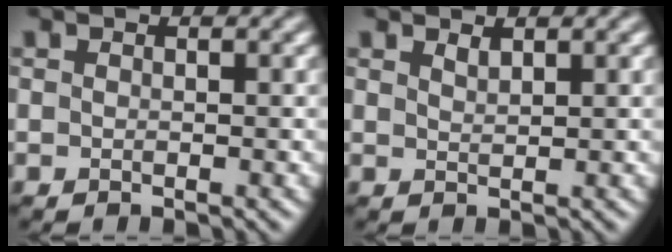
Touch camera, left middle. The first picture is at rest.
{"total": 0.9, "force": [0.8, 0.2, 0.3], "torque": [-0.004, -0.002, 0.016]}